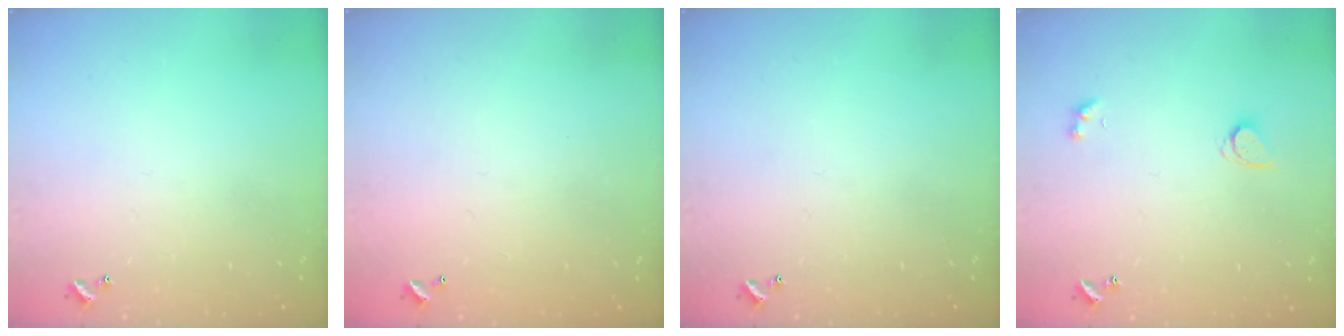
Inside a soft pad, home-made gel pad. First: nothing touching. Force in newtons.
{"total": 2.9, "press": 2.9, "slide": 0.1}
{"total": 0.0}
{"total": 2.3, "press": 2.3, "slide": 0.3}